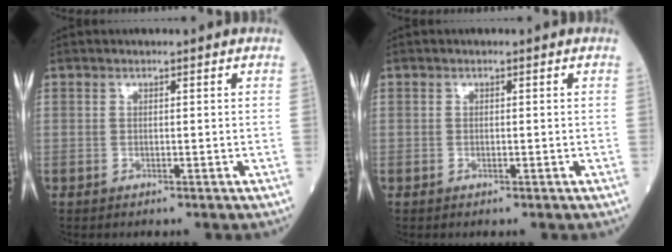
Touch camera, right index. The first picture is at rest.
{"total": 0.0}